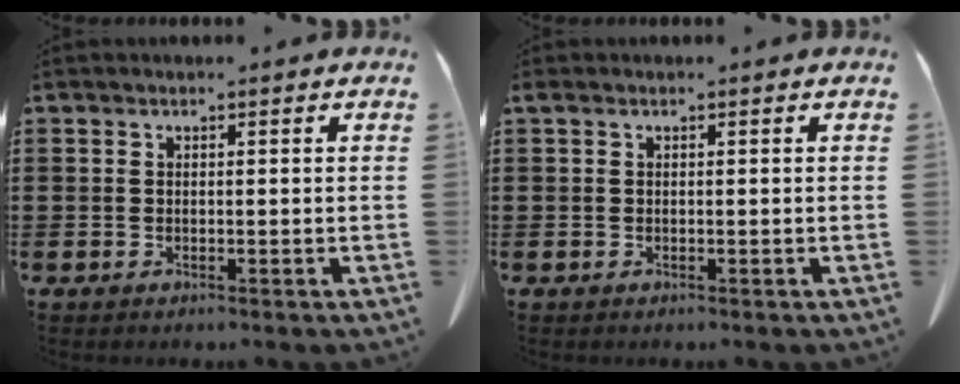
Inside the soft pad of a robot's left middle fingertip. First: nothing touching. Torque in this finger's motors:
{"motor_torque": [0.32, -0.23, 0.07, 0.04]}